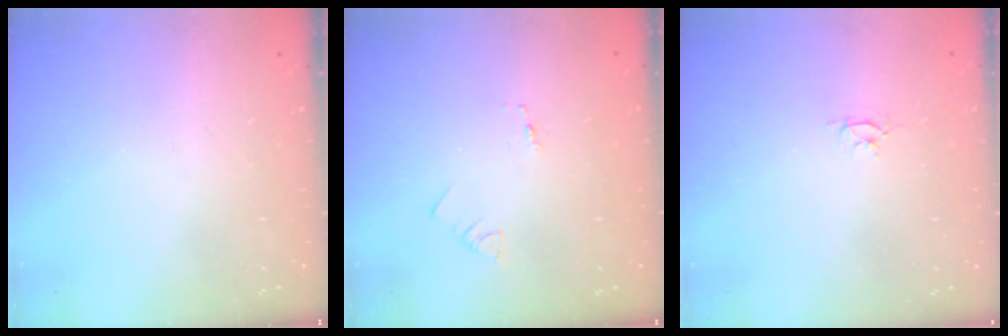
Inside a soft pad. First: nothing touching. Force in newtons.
{"total": 1.3, "press": 1.2, "slide": 0.1}
{"total": 2.6, "press": 2.6, "slide": 0.3}